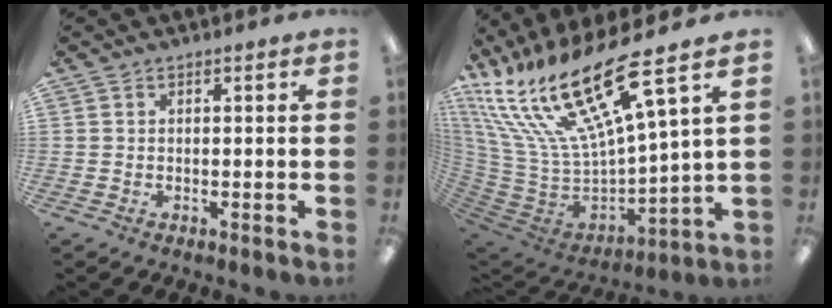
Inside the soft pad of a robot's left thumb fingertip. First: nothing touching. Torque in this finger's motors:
{"motor_torque": [2.19, 2.71, 1.72, -1.05, 0.30]}